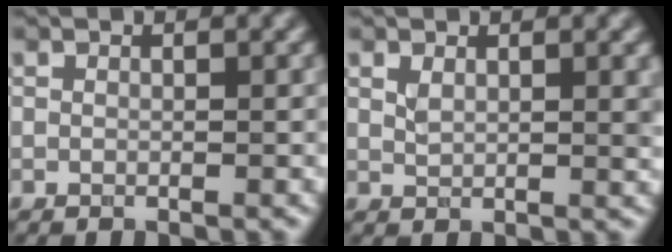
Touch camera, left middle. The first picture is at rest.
{"total": 2.2, "force": [1.0, 0.8, 1.8], "torque": [-0.034, -0.003, 0.022]}